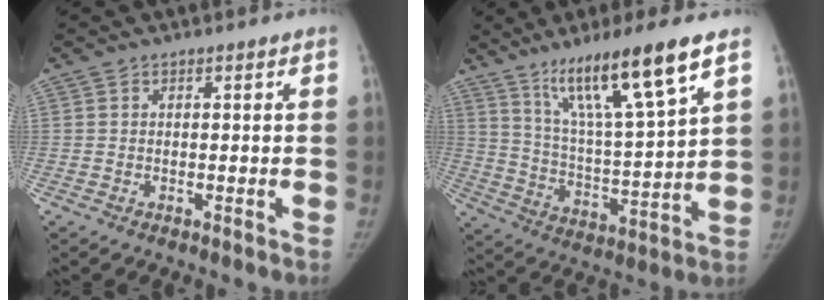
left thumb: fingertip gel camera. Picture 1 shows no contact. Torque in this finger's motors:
{"motor_torque": [0.73, -0.23, 1.49, -1.23, 0.40]}